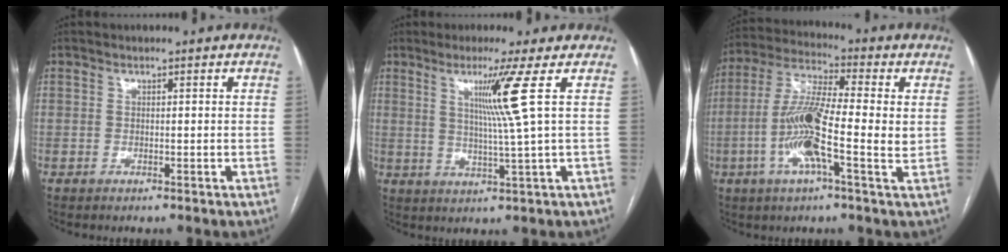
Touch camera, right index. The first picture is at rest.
{"total": 7.1, "force": [2.4, -2.9, 6.0], "torque": [-0.113, -0.016, 0.053]}
{"total": 12.8, "force": [-1.7, 1.5, 12.6], "torque": [-0.252, 0.002, -0.043]}